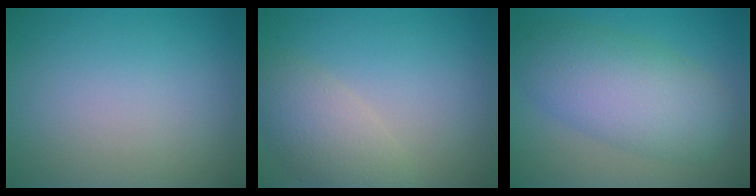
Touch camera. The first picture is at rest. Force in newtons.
{"total": 4.1, "press": 4.0, "slide": 0.4}
{"total": 7.2, "press": 7.2, "slide": 0.1}